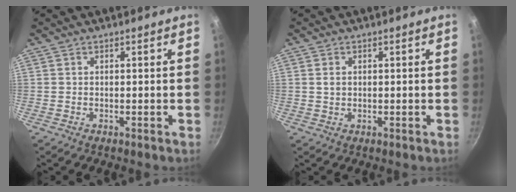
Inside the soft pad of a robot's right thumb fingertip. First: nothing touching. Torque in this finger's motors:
{"motor_torque": [-0.36, -0.02, 0.39, 0.13, -0.05]}